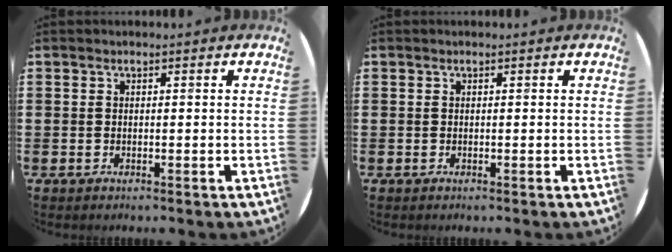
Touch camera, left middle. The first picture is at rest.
{"total": 0.0}